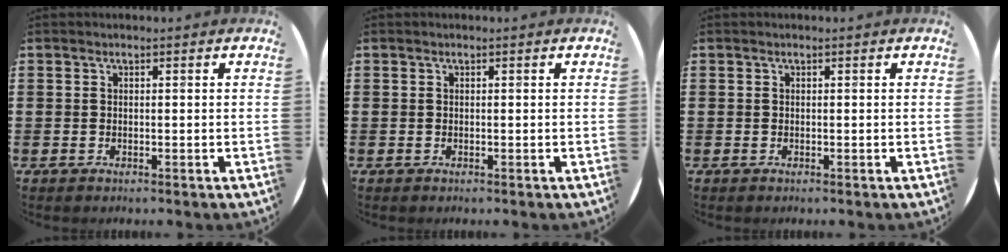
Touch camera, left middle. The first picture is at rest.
{"total": 0.0}
{"total": 0.0}